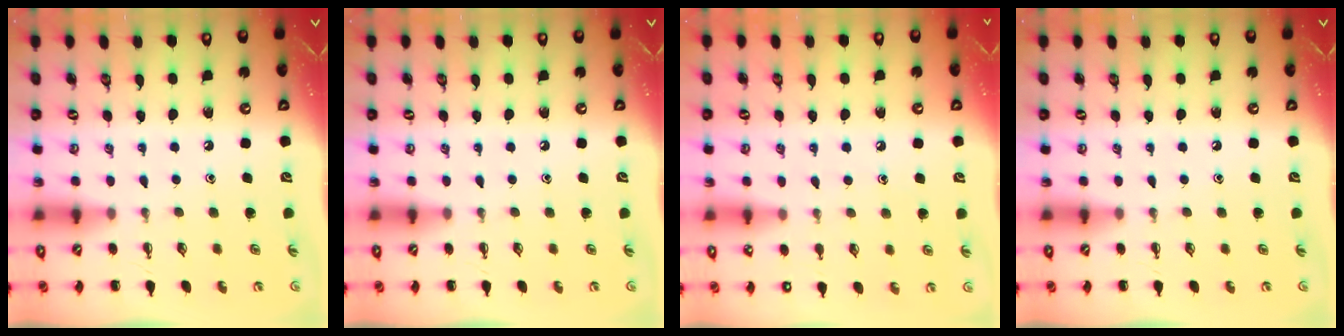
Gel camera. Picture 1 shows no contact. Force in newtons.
{"total": 0.0}
{"total": 7.0, "press": 6.7, "slide": 1.9}
{"total": 0.0}